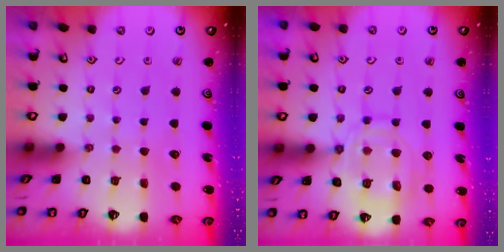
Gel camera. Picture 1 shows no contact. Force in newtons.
{"total": 14.2, "press": 14.1, "slide": 1.4}